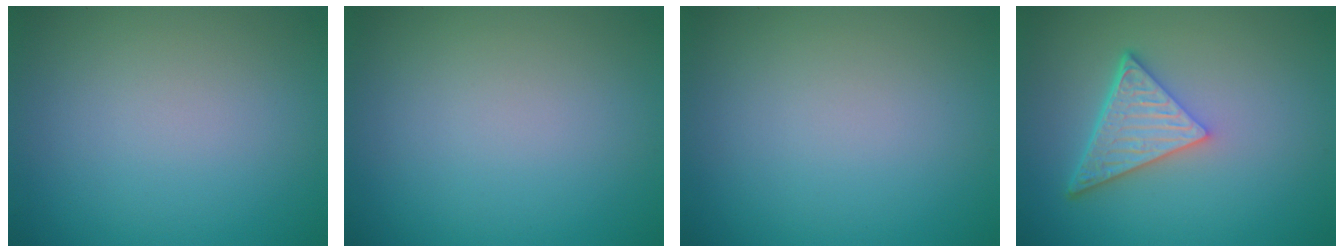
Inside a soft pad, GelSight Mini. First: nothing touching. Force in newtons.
{"total": 0.0}
{"total": 0.0}
{"total": 5.1, "press": 3.7, "slide": 3.5}